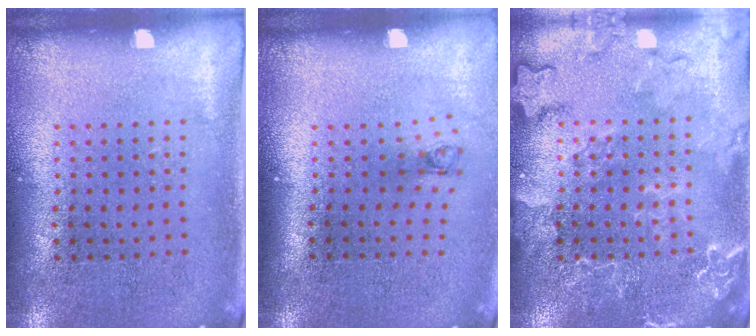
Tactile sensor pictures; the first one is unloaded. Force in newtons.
{"total": 0.8, "press": 0.3, "slide": 0.8}
{"total": 3.4, "press": 3.4, "slide": 0.5}